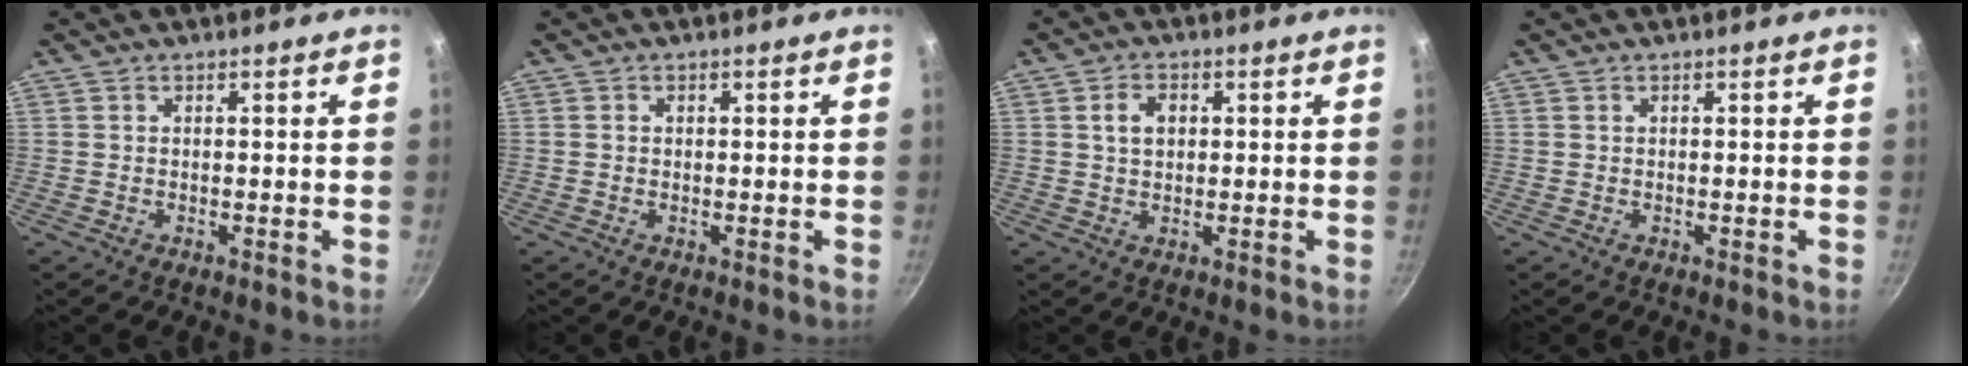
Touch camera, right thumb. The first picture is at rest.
{"total": 0.6, "force": [0.1, 0.6, 0.3], "torque": [-0.002, 0.004, 0.001]}
{"total": 4.2, "force": [1.0, 2.9, 2.8], "torque": [-0.034, 0.003, 0.017]}
{"total": 0.0}